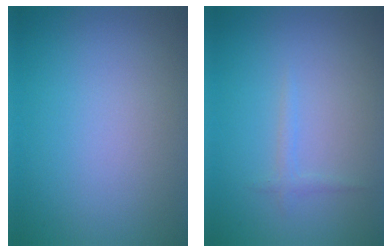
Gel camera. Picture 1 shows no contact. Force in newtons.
{"total": 0.8, "press": 0.8, "slide": 0.0}